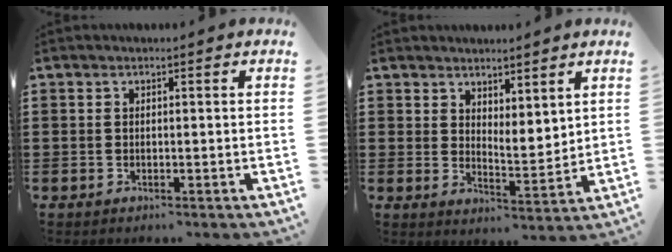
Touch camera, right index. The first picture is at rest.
{"total": 4.1, "force": [4.0, 1.1, 0.3], "torque": [-0.012, -0.019, 0.075]}